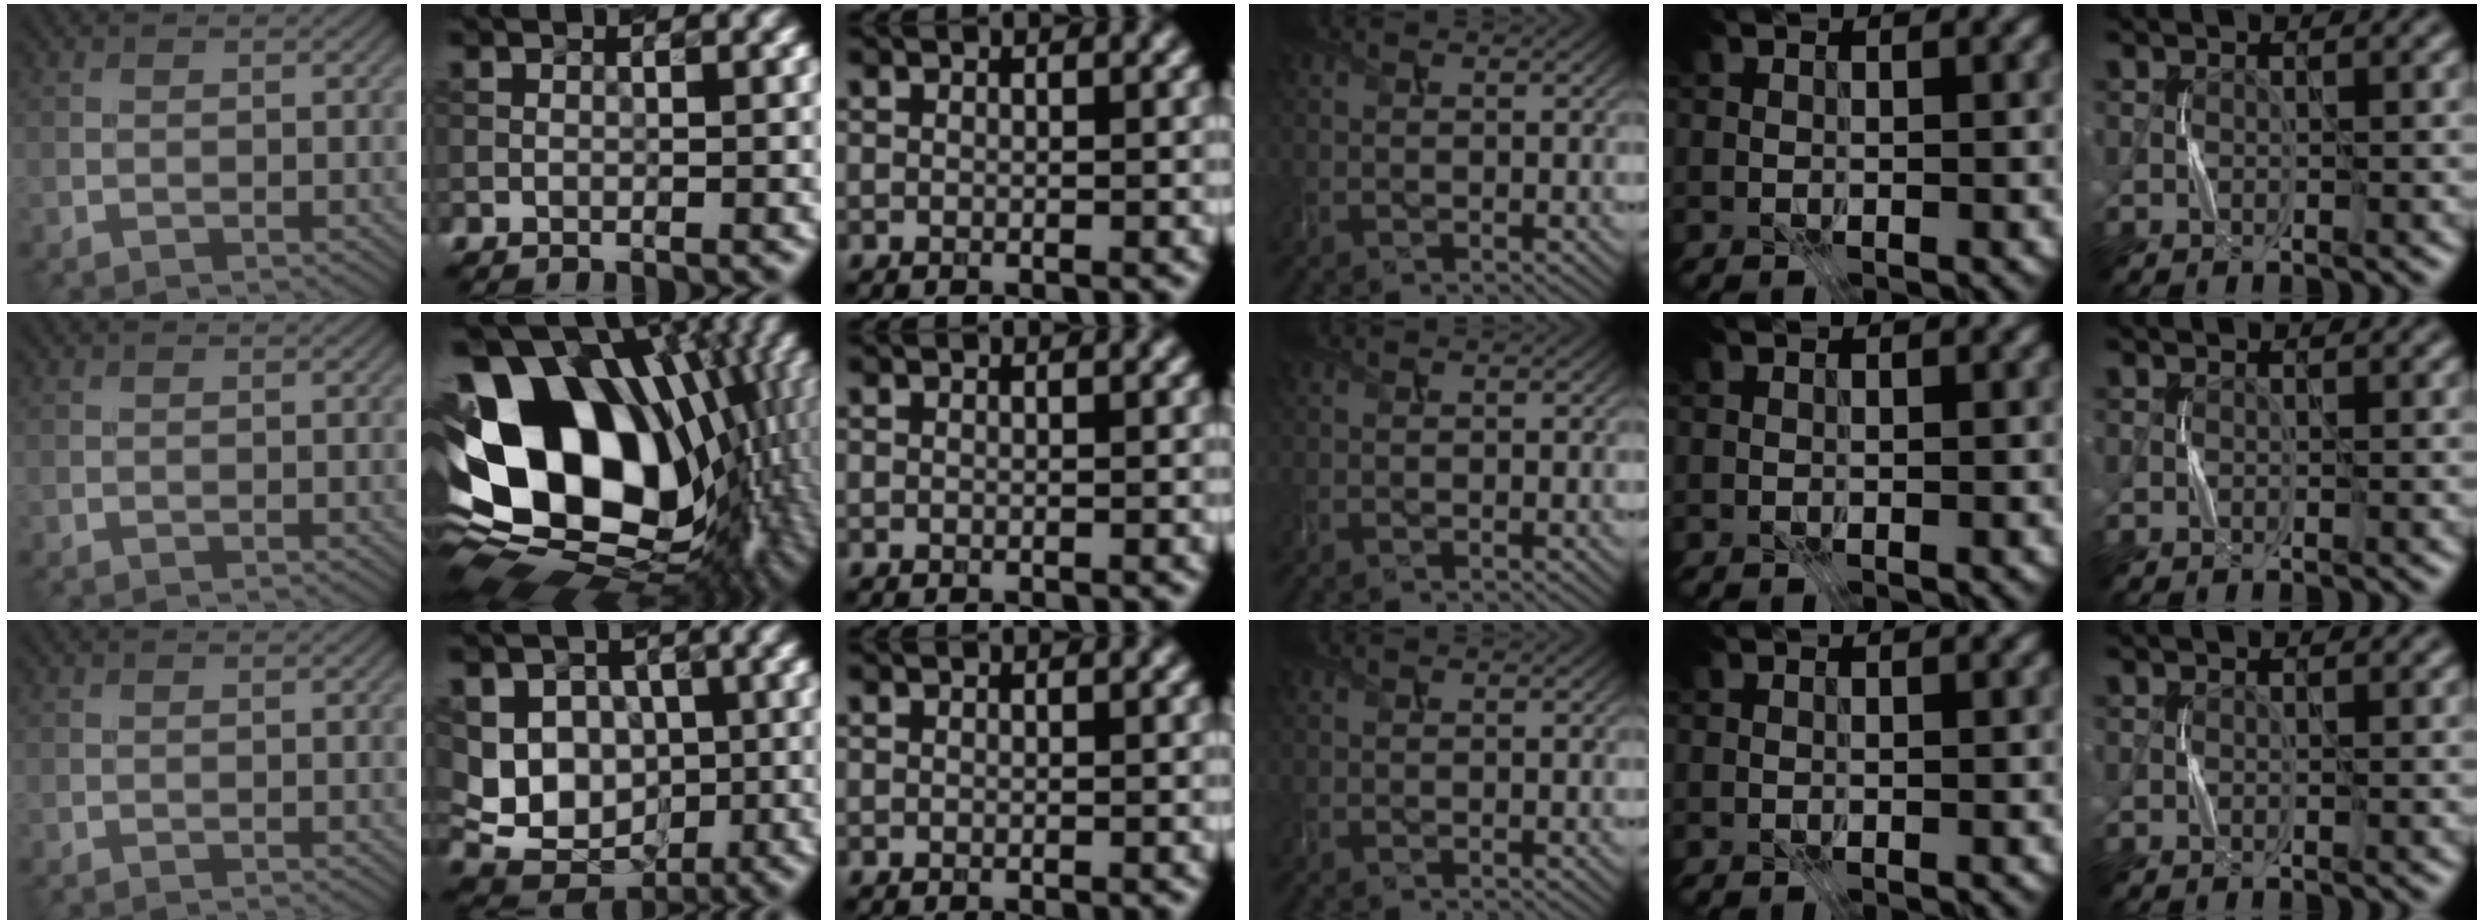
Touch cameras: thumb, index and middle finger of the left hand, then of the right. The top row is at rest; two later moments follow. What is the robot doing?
{"motion": "press", "object": "joystick"}